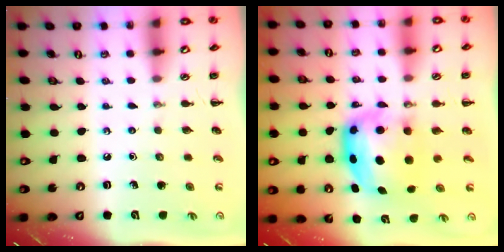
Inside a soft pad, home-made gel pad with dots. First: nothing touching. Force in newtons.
{"total": 7.1, "press": 6.9, "slide": 1.6}